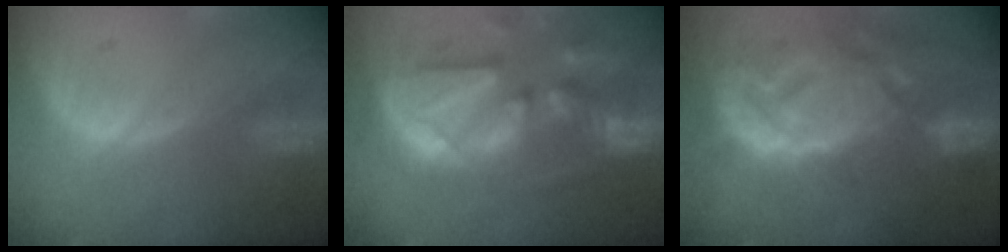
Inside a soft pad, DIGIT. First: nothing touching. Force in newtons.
{"total": 13.3, "press": 11.4, "slide": 6.8}
{"total": 14.4, "press": 12.4, "slide": 7.3}